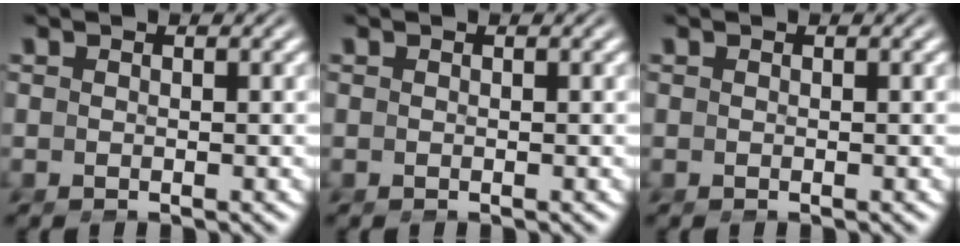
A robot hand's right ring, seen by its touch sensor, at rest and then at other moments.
{"total": 0.0}
{"total": 0.0}